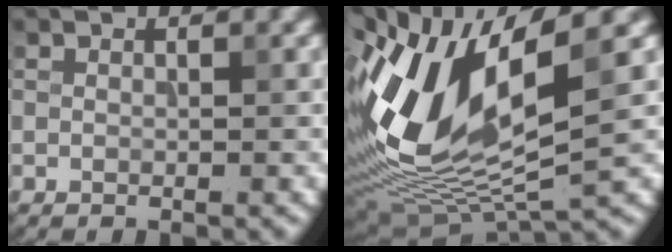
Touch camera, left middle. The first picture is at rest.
{"total": 13.4, "force": [2.3, 5.4, 12.0], "torque": [-0.253, -0.009, 0.045]}